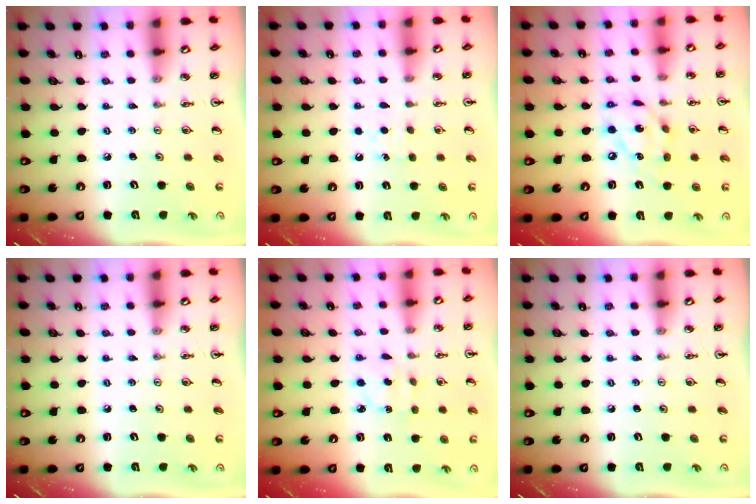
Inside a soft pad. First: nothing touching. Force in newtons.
{"total": 5.1, "press": 5.1, "slide": 0.6}
{"total": 12.4, "press": 12.4, "slide": 0.9}
{"total": 0.0}
{"total": 3.1, "press": 3.1, "slide": 0.6}
{"total": 0.0}